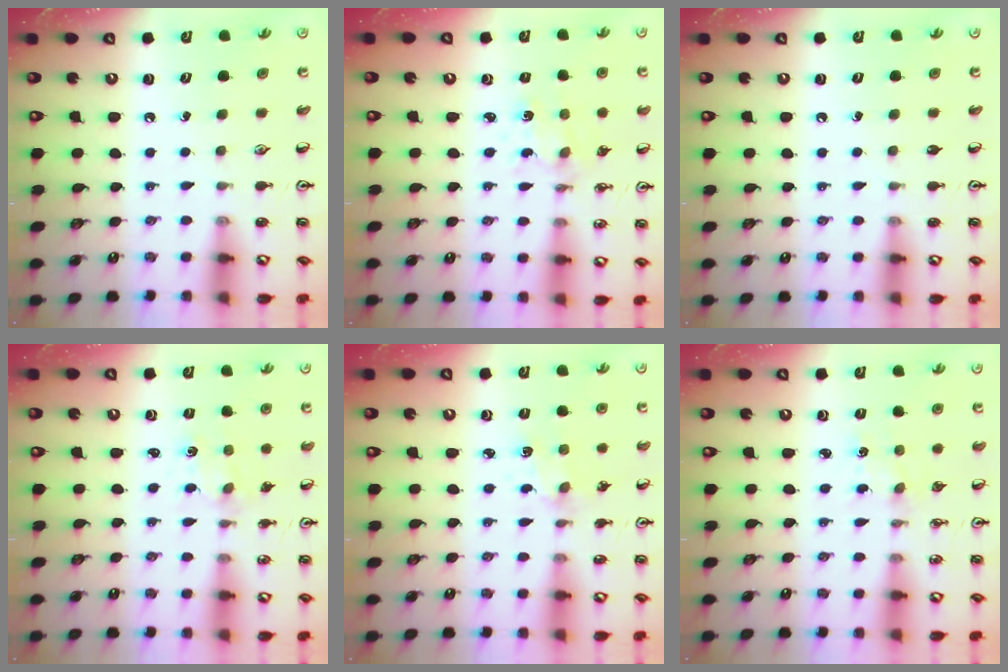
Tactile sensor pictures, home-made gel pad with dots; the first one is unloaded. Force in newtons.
{"total": 1.2, "press": 1.2, "slide": 0.1}
{"total": 0.0}
{"total": 1.1, "press": 1.1, "slide": 0.4}
{"total": 2.0, "press": 2.0, "slide": 0.4}
{"total": 1.5, "press": 1.5, "slide": 0.2}